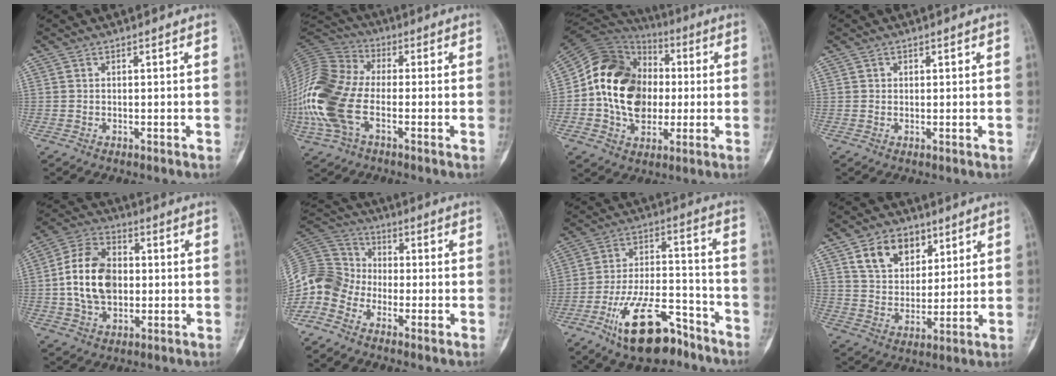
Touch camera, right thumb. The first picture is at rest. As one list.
[{"total": 19.5, "force": [-4.0, 11.2, 15.4], "torque": [-0.360, 0.014, -0.084]}, {"total": 20.3, "force": [-0.5, 15.0, 13.6], "torque": [-0.218, 0.025, -0.011]}, {"total": 0.7, "force": [0.3, 0.7, 0.2], "torque": [0.006, 0.000, 0.002]}, {"total": 14.0, "force": [-0.1, 9.5, 10.3], "torque": [-0.172, 0.019, -0.003]}, {"total": 11.4, "force": [-6.0, 8.1, 5.2], "torque": [-0.103, 0.056, -0.134]}, {"total": 17.1, "force": [-10.6, 7.3, 11.3], "torque": [-0.182, 0.076, -0.177]}, {"total": 10.8, "force": [5.6, 7.4, 5.5], "torque": [-0.061, -0.027, 0.102]}]